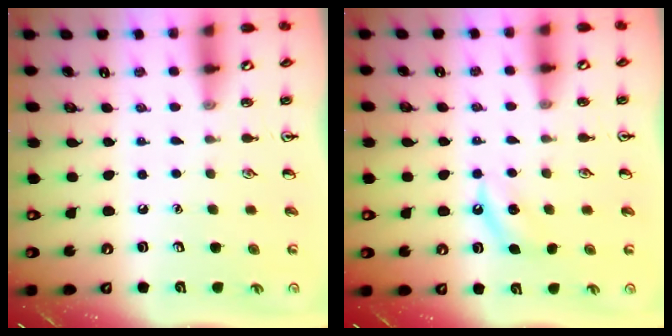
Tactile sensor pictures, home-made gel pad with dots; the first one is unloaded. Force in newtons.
{"total": 4.6, "press": 4.5, "slide": 1.3}